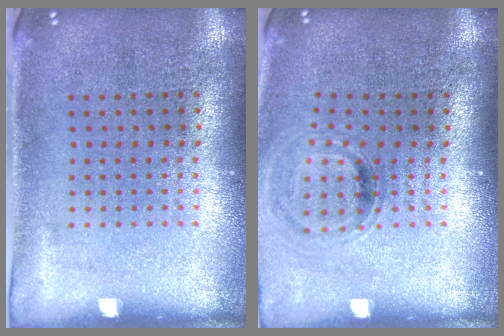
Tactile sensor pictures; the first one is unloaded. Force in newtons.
{"total": 0.9, "press": 0.8, "slide": 0.2}